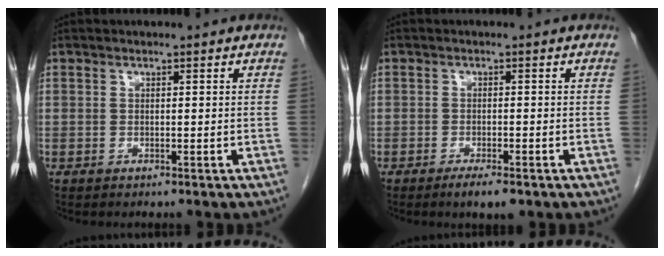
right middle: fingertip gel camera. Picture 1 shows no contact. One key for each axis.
{"total": 3.1, "fx": -2.1, "fy": 0.6, "fz": 2.2, "tx": -0.038, "ty": -0.004, "tz": -0.031}